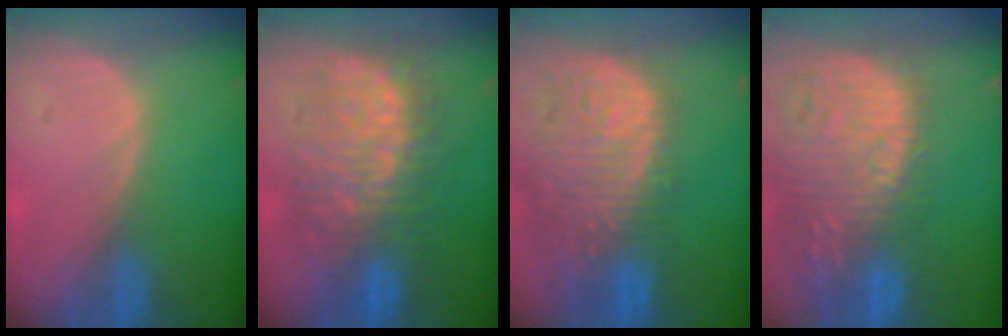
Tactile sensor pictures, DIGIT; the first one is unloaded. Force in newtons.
{"total": 12.1, "press": 12.0, "slide": 1.5}
{"total": 14.2, "press": 11.7, "slide": 8.1}
{"total": 16.0, "press": 13.2, "slide": 9.1}